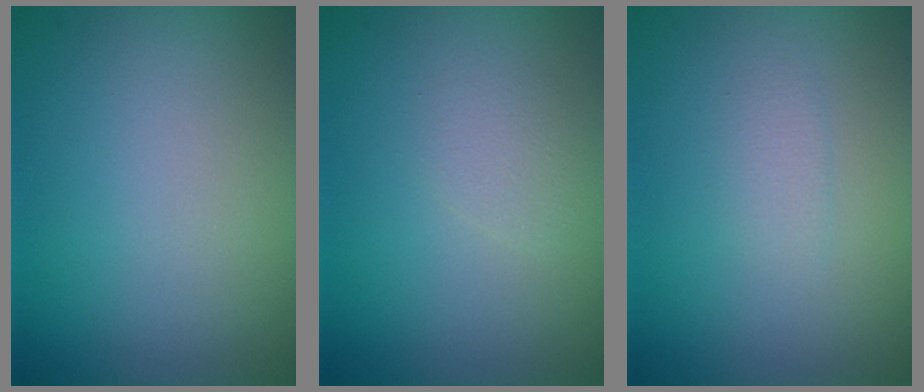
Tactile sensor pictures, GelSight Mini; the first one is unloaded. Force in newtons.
{"total": 1.1, "press": 1.1, "slide": 0.1}
{"total": 0.9, "press": 0.9, "slide": 0.0}